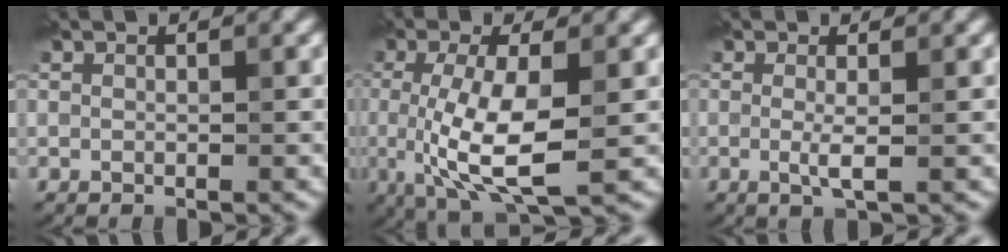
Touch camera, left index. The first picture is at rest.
{"total": 6.7, "force": [-0.5, 2.1, 6.3], "torque": [-0.132, -0.014, -0.007]}
{"total": 1.5, "force": [0.0, 0.1, 1.5], "torque": [-0.033, -0.008, -0.003]}